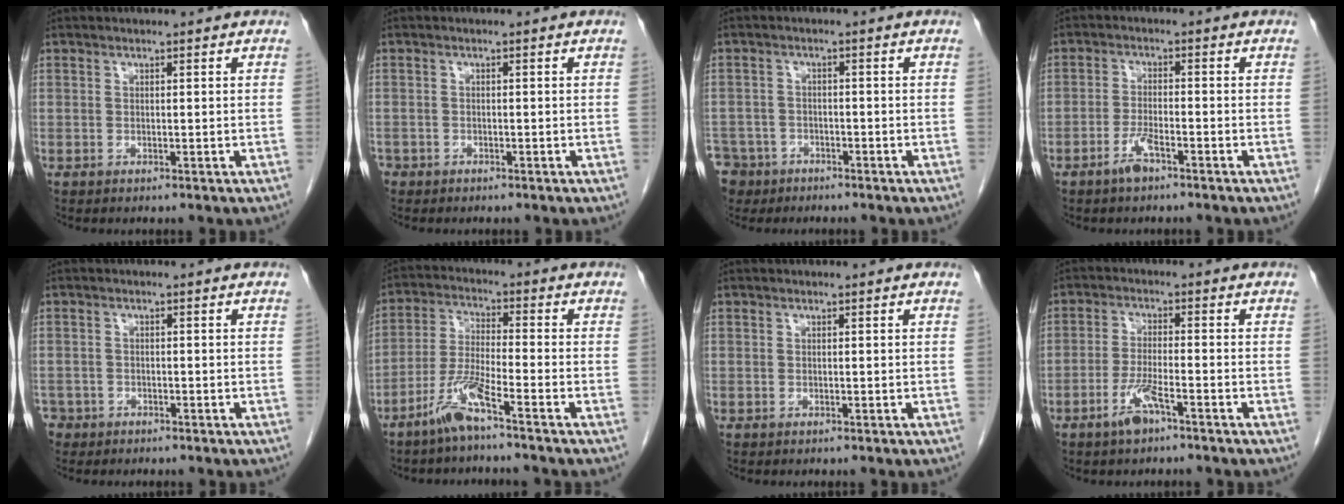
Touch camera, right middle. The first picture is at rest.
{"total": 1.9, "force": [-1.4, 1.2, 0.3], "torque": [-0.010, 0.000, -0.023]}
{"total": 7.7, "force": [-5.2, 5.6, 1.0], "torque": [-0.040, -0.002, -0.090]}
{"total": 3.3, "force": [-2.3, 0.7, 2.3], "torque": [-0.047, 0.001, -0.044]}
{"total": 2.9, "force": [-2.1, 2.0, -0.1], "torque": [0.001, 0.004, -0.041]}
{"total": 6.6, "force": [-4.6, -0.2, 4.8], "torque": [-0.106, -0.010, -0.099]}
{"total": 0.0}
{"total": 4.4, "force": [-2.8, 0.7, 3.4], "torque": [-0.072, -0.003, -0.053]}